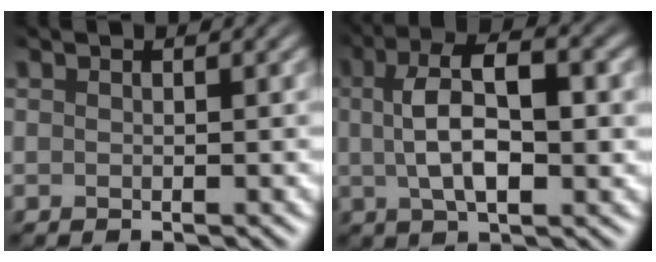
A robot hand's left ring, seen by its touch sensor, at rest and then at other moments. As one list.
[{"total": 7.3, "force": [0.6, 2.9, 6.6], "torque": [-0.122, 0.011, 0.008]}]